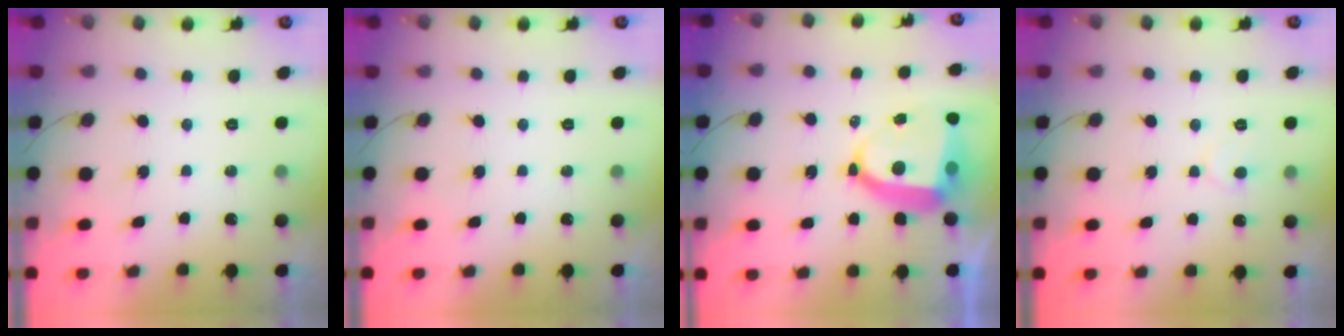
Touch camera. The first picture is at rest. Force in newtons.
{"total": 0.0}
{"total": 9.9, "press": 9.8, "slide": 1.3}
{"total": 5.6, "press": 5.6, "slide": 0.6}